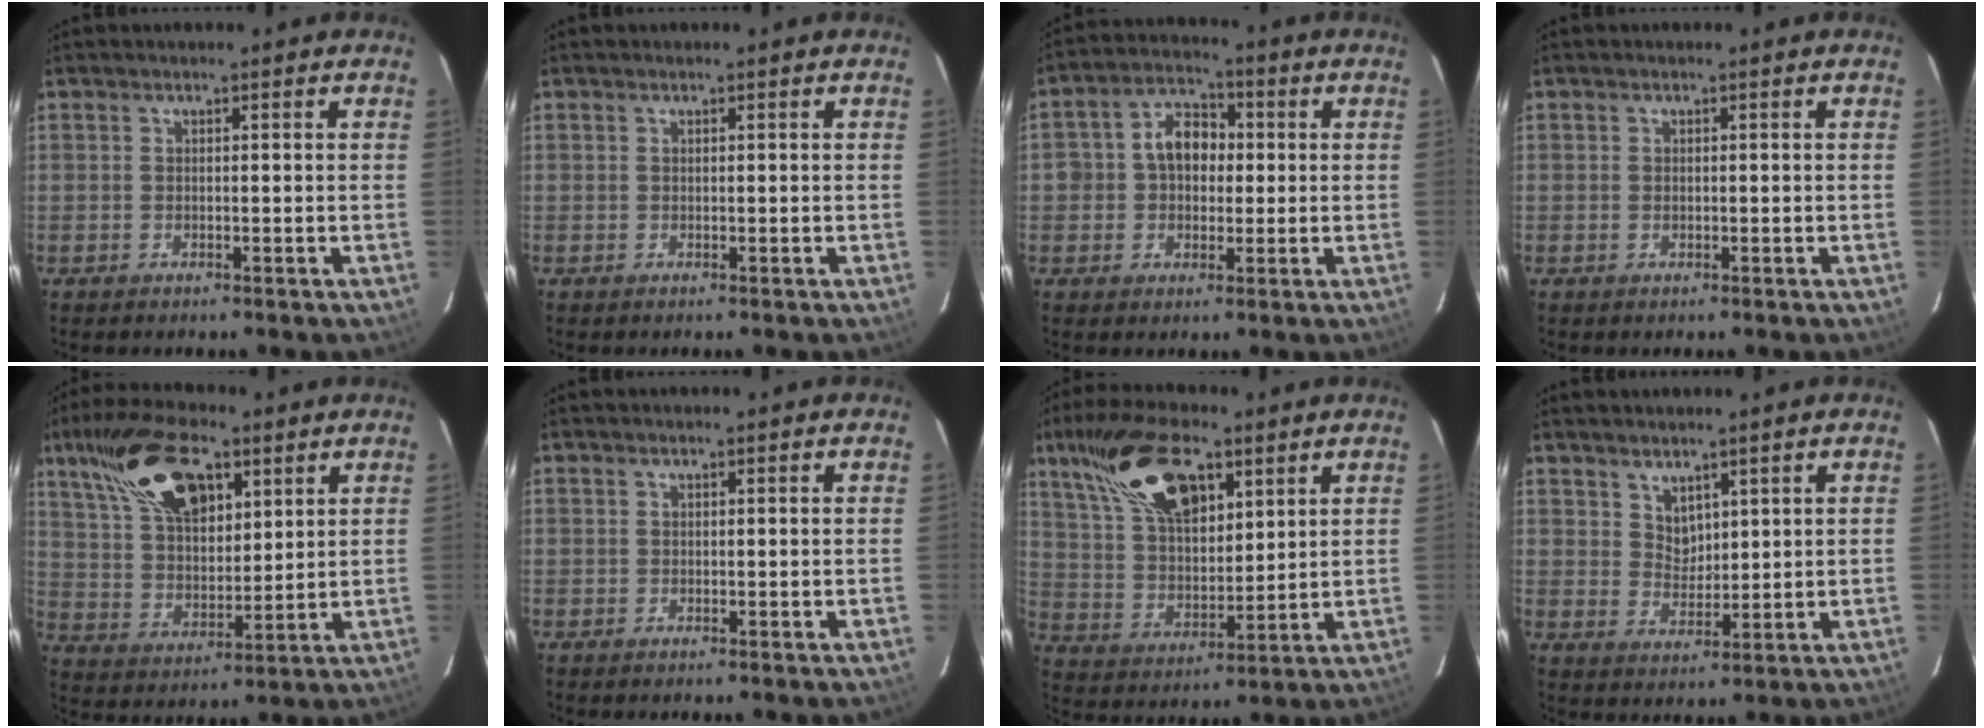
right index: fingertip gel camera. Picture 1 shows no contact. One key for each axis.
{"total": 0.0}
{"total": 7.7, "fx": 0.2, "fy": 6.3, "fz": 4.4, "tx": -0.081, "ty": 0.030, "tz": 0.006}
{"total": 0.6, "fx": -0.1, "fy": 0.5, "fz": 0.3, "tx": -0.006, "ty": 0.001, "tz": 0.000}
{"total": 16.8, "fx": 9.0, "fy": 7.8, "fz": 11.8, "tx": -0.222, "ty": 0.030, "tz": 0.174}
{"total": 0.0}
{"total": 16.9, "fx": 9.3, "fy": 7.5, "fz": 12.0, "tx": -0.224, "ty": 0.027, "tz": 0.180}
{"total": 4.0, "fx": 3.0, "fy": 2.2, "fz": 1.3, "tx": -0.015, "ty": 0.003, "tz": 0.061}